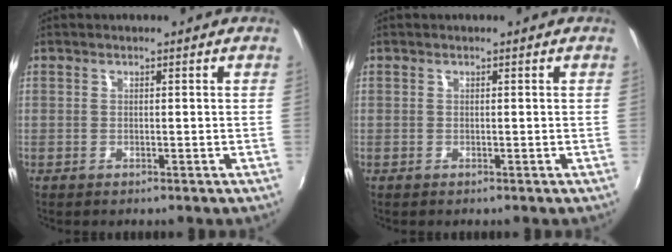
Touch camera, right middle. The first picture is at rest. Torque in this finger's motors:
{"motor_torque": [0.00, 0.00, 0.00, 0.00]}